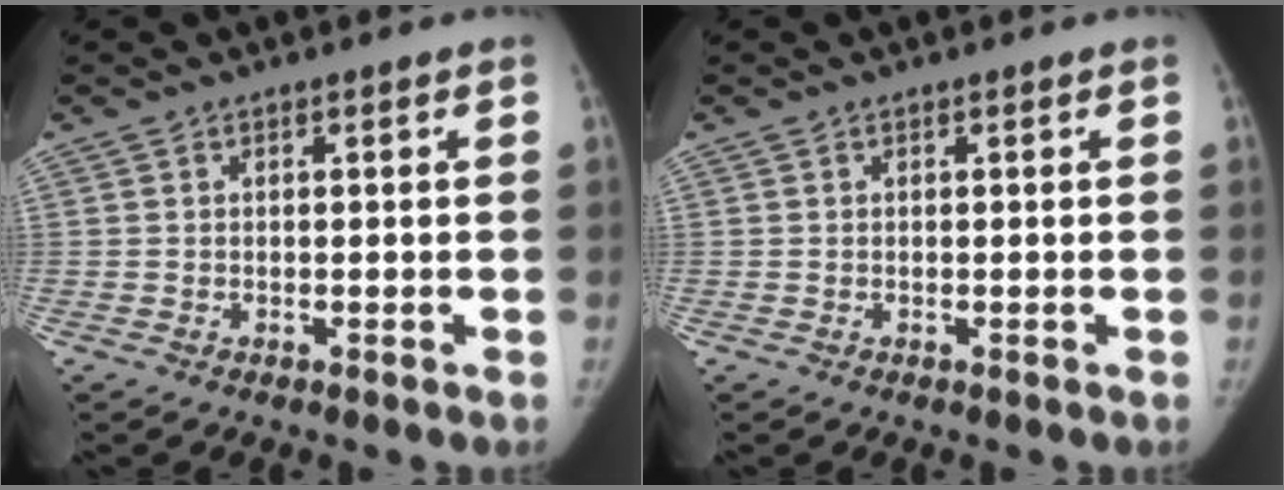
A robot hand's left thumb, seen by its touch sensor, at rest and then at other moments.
{"total": 0.0}